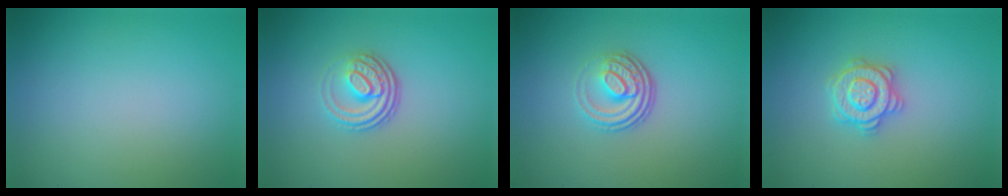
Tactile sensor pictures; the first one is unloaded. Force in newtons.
{"total": 3.6, "press": 2.5, "slide": 2.6}
{"total": 3.6, "press": 2.4, "slide": 2.7}
{"total": 3.3, "press": 3.3, "slide": 0.5}